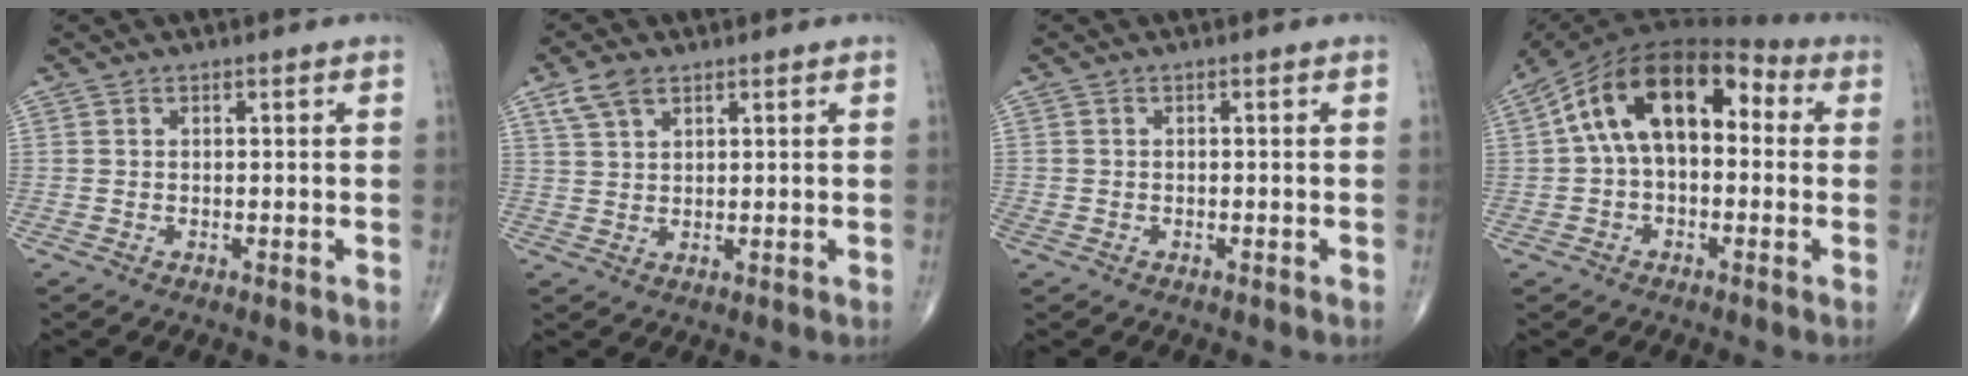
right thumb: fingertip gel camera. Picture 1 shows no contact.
{"total": 4.5, "force": [2.7, 2.4, 2.6], "torque": [-0.050, 0.001, 0.058]}
{"total": 1.3, "force": [-0.6, 1.1, 0.5], "torque": [-0.016, 0.001, -0.010]}
{"total": 16.3, "force": [2.3, 9.5, 13.0], "torque": [-0.208, 0.049, 0.025]}